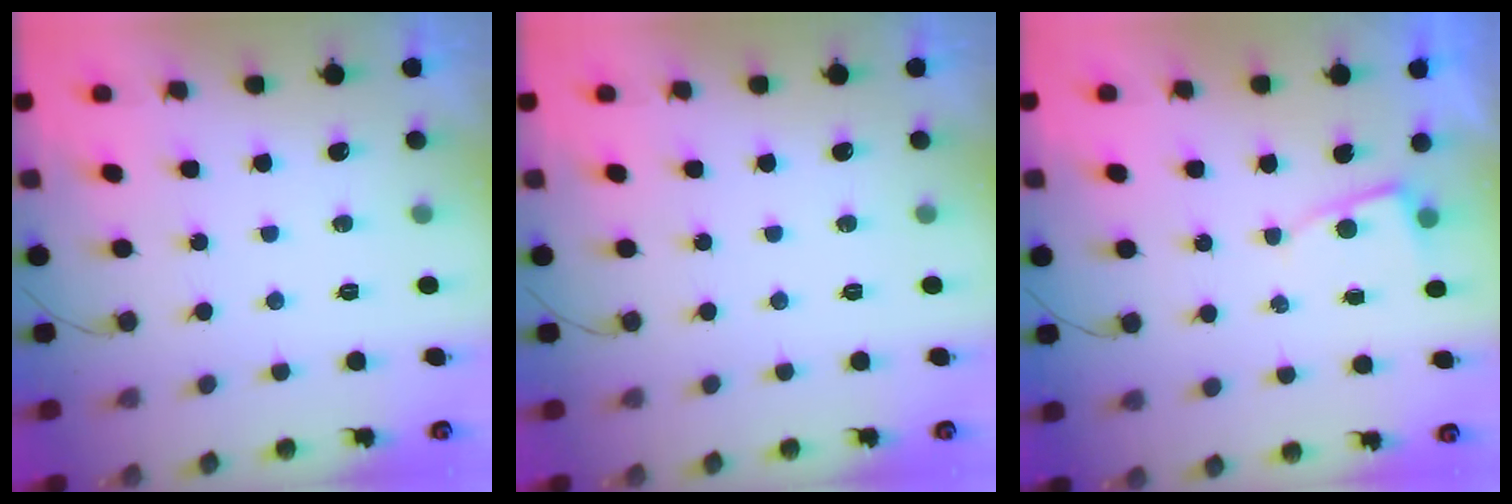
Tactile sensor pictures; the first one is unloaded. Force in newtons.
{"total": 0.0}
{"total": 2.8, "press": 2.8, "slide": 0.2}